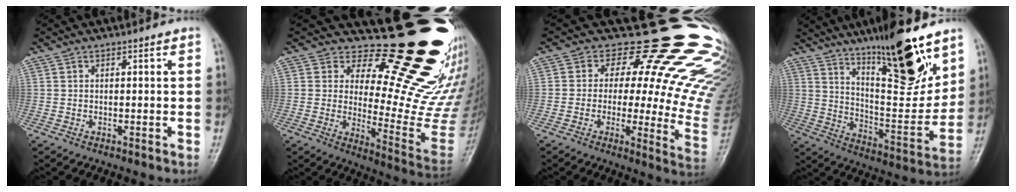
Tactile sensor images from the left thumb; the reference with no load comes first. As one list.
[{"total": 27.5, "force": [19.7, 9.7, 16.5], "torque": [-0.179, -0.159, 0.255]}, {"total": 22.9, "force": [16.7, 8.8, 13.0], "torque": [-0.122, -0.115, 0.177]}, {"total": 21.0, "force": [13.6, 5.3, 15.0], "torque": [-0.196, -0.082, 0.226]}]